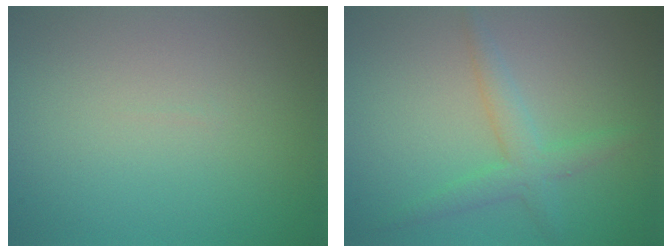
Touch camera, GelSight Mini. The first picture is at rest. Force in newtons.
{"total": 2.6, "press": 2.6, "slide": 0.1}